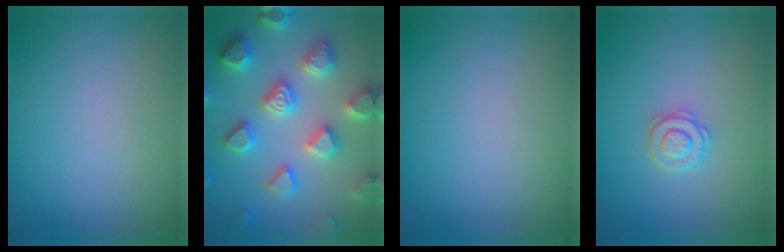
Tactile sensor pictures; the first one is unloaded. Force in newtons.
{"total": 7.4, "press": 7.3, "slide": 1.6}
{"total": 0.0}
{"total": 2.6, "press": 2.5, "slide": 0.5}